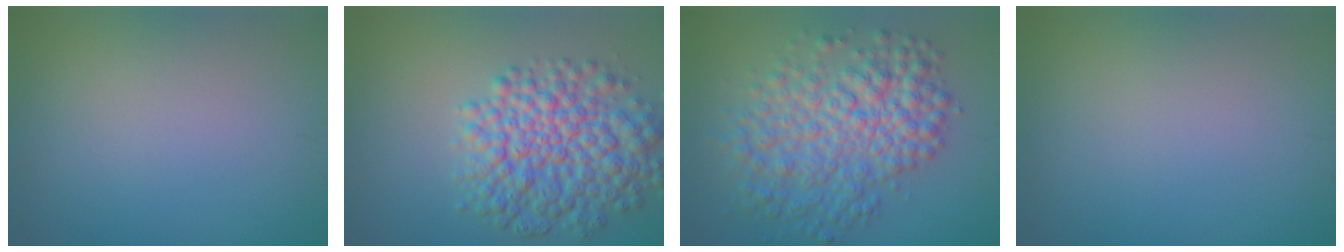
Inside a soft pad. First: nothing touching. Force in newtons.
{"total": 8.0, "press": 8.0, "slide": 0.2}
{"total": 7.4, "press": 7.4, "slide": 0.1}
{"total": 0.0}